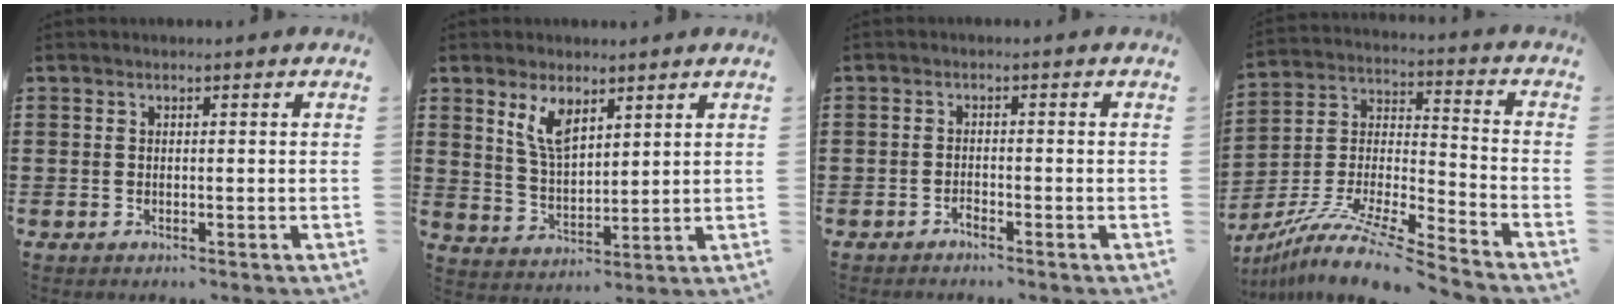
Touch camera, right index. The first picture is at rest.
{"total": 6.2, "force": [3.8, 2.5, 4.2], "torque": [-0.094, -0.002, 0.068]}
{"total": 1.1, "force": [-1.1, 0.2, 0.2], "torque": [-0.009, 0.000, -0.021]}
{"total": 11.3, "force": [-9.7, 0.5, 5.8], "torque": [-0.116, 0.007, -0.195]}